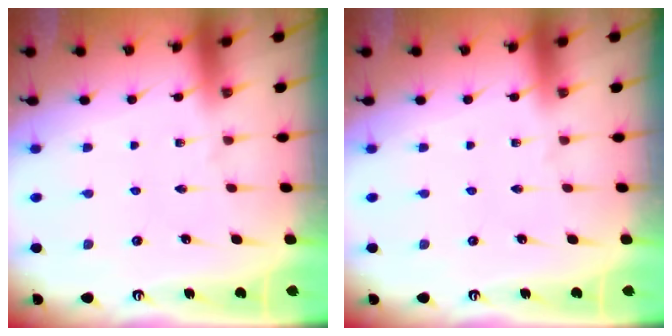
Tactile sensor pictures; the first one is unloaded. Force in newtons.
{"total": 0.0}